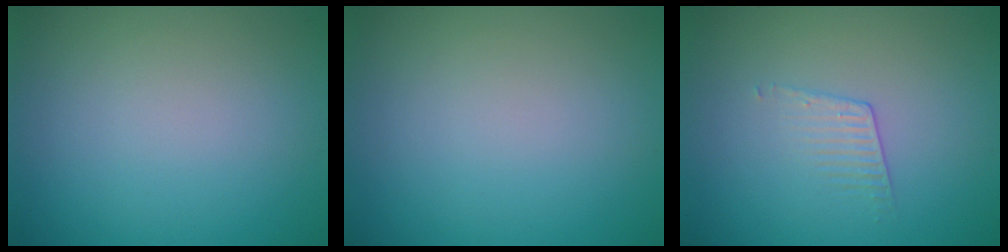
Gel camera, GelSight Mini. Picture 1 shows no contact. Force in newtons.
{"total": 0.0}
{"total": 1.1, "press": 0.4, "slide": 1.1}